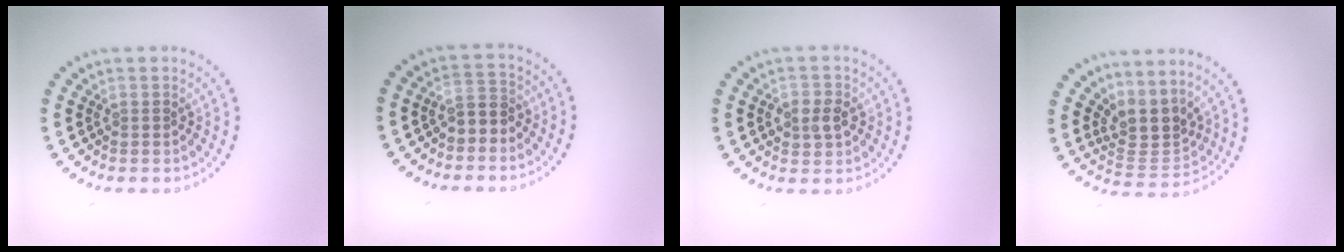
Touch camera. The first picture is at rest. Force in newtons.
{"total": 2.4, "press": 2.2, "slide": 1.0}
{"total": 2.4, "press": 2.4, "slide": 0.2}
{"total": 3.4, "press": 2.4, "slide": 2.4}